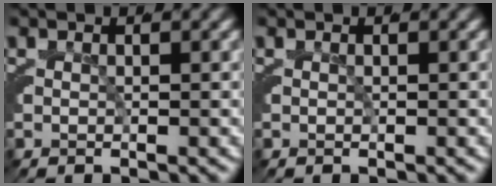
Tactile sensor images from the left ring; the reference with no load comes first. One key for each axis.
{"total": 0.0}